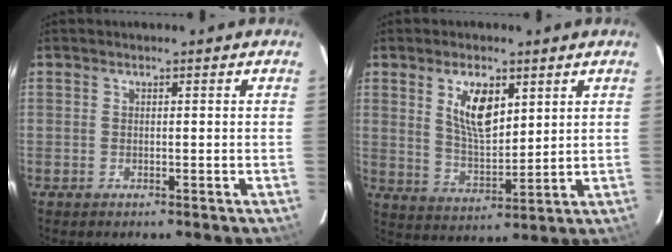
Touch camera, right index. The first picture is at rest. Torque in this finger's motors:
{"motor_torque": [0.39, 0.06, 0.33, 0.09]}